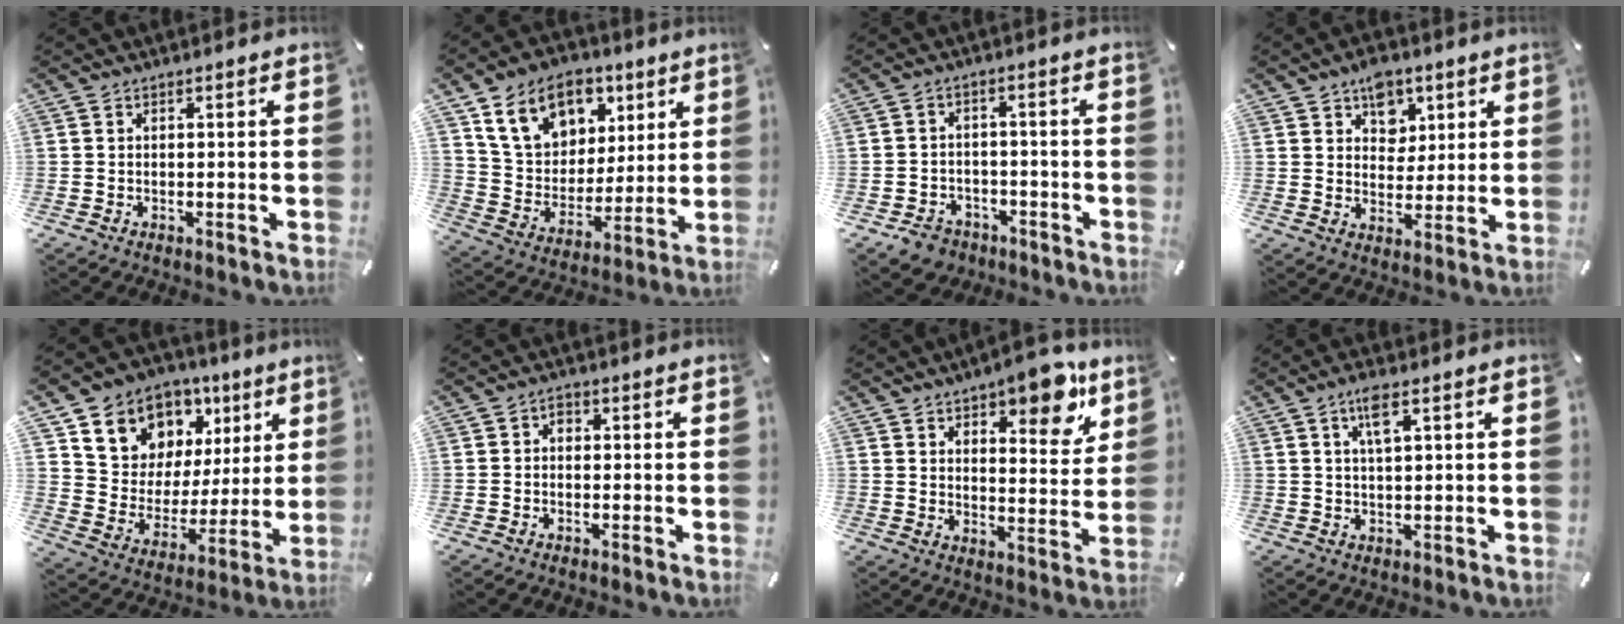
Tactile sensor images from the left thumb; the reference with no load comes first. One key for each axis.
{"total": 15.5, "fx": 8.6, "fy": 11.5, "fz": 5.9, "tx": -0.108, "ty": -0.038, "tz": 0.166}
{"total": 5.4, "fx": -3.5, "fy": 3.9, "fz": 1.3, "tx": -0.027, "ty": 0.019, "tz": -0.065}
{"total": 7.5, "fx": 4.2, "fy": 5.8, "fz": 2.2, "tx": -0.018, "ty": -0.017, "tz": 0.073}
{"total": 11.0, "fx": 6.9, "fy": 8.5, "fz": 0.6, "tx": -0.017, "ty": -0.077, "tz": 0.130}
{"total": 1.4, "fx": -0.1, "fy": 1.2, "fz": 0.7, "tx": -0.014, "ty": 0.006, "tz": -0.004}
{"total": 11.4, "fx": 8.7, "fy": 4.7, "fz": 5.7, "tx": -0.058, "ty": -0.059, "tz": 0.148}
{"total": 5.1, "fx": 2.4, "fy": 1.3, "fz": 4.3, "tx": -0.092, "ty": 0.005, "tz": 0.041}